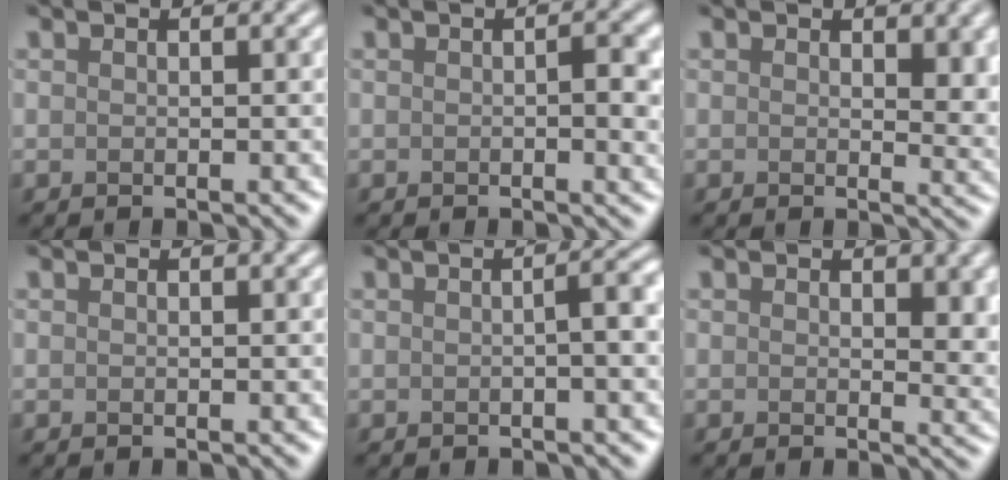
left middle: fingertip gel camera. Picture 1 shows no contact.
{"total": 2.3, "force": [-0.1, 0.5, 2.2], "torque": [-0.032, -0.002, -0.002]}
{"total": 2.9, "force": [0.9, 1.4, 2.3], "torque": [-0.025, -0.006, 0.014]}
{"total": 0.0}
{"total": 3.1, "force": [0.0, 0.8, 3.0], "torque": [-0.033, 0.012, -0.005]}
{"total": 2.6, "force": [0.7, 1.2, 2.2], "torque": [-0.022, -0.005, 0.011]}